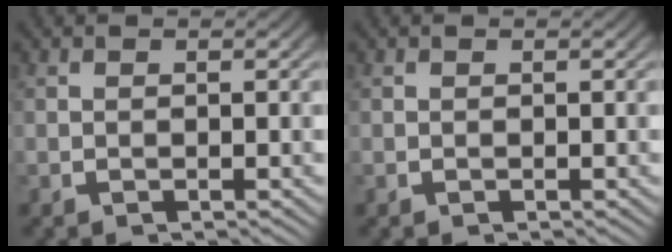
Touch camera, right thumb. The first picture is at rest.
{"total": 0.0}